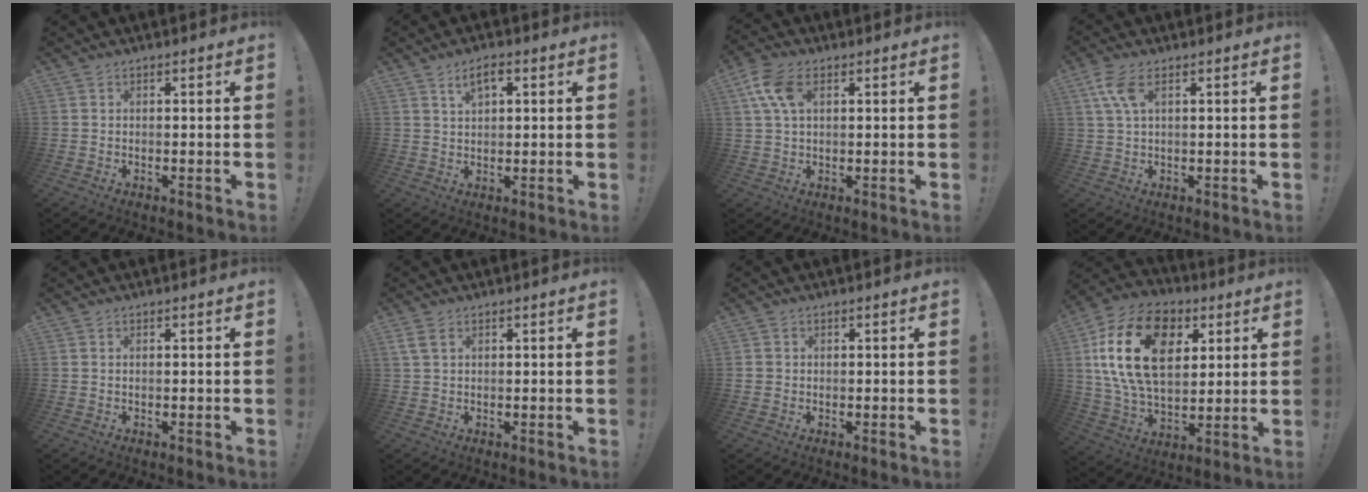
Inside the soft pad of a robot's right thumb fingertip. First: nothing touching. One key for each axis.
{"total": 4.7, "fx": 2.2, "fy": 2.3, "fz": 3.5, "tx": -0.053, "ty": -0.001, "tz": 0.036}
{"total": 8.9, "fx": 3.1, "fy": 5.2, "fz": 6.6, "tx": -0.137, "ty": 0.005, "tz": 0.061}
{"total": 6.2, "fx": 2.5, "fy": 2.5, "fz": 5.1, "tx": -0.105, "ty": 0.005, "tz": 0.050}
{"total": 0.0}
{"total": 3.3, "fx": 1.5, "fy": 1.7, "fz": 2.5, "tx": -0.052, "ty": 0.005, "tz": 0.029}
{"total": 1.2, "fx": 0.0, "fy": 1.2, "fz": 0.1, "tx": -0.006, "ty": 0.005, "tz": 0.003}
{"total": 23.9, "fx": 7.3, "fy": 15.6, "fz": 16.5, "tx": -0.307, "ty": -0.021, "tz": 0.129}